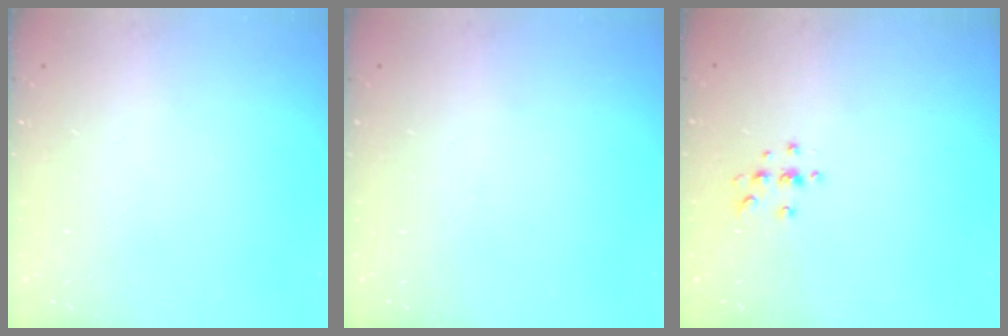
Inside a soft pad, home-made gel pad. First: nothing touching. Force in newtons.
{"total": 0.0}
{"total": 3.8, "press": 3.8, "slide": 0.4}